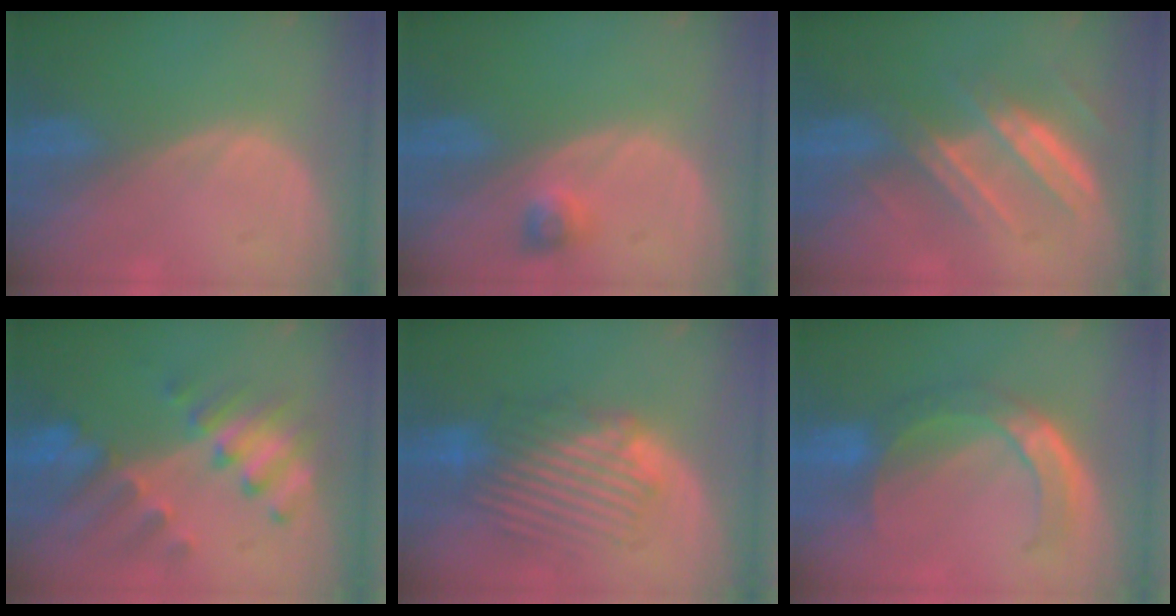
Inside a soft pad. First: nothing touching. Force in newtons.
{"total": 2.3, "press": 2.2, "slide": 0.3}
{"total": 7.9, "press": 7.0, "slide": 3.7}
{"total": 8.4, "press": 8.2, "slide": 2.1}
{"total": 8.5, "press": 8.2, "slide": 2.5}
{"total": 8.0, "press": 6.8, "slide": 4.1}